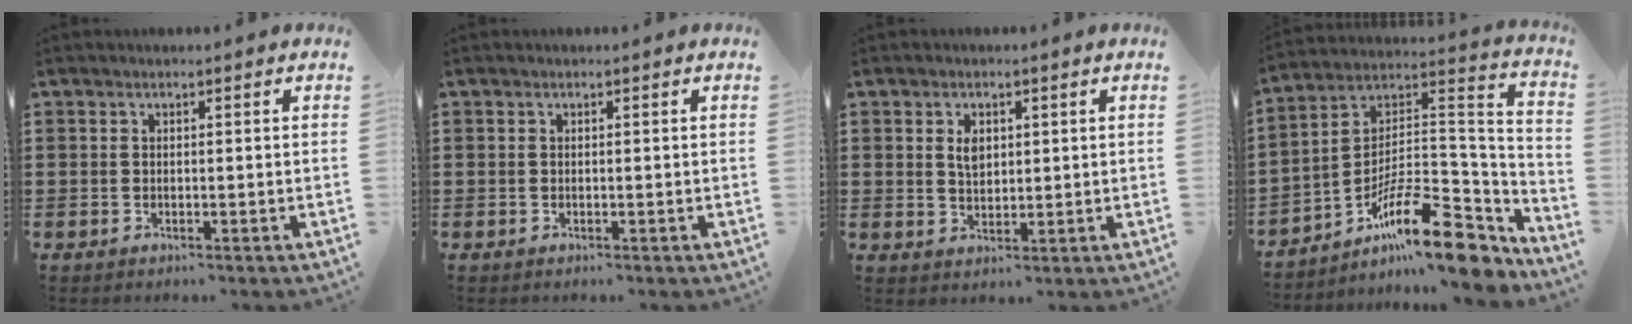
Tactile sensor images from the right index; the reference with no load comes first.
{"total": 0.0}
{"total": 2.9, "force": [0.9, 1.8, 2.1], "torque": [-0.039, 0.004, 0.014]}
{"total": 15.5, "force": [-10.1, 3.9, 11.0], "torque": [-0.174, 0.019, -0.181]}